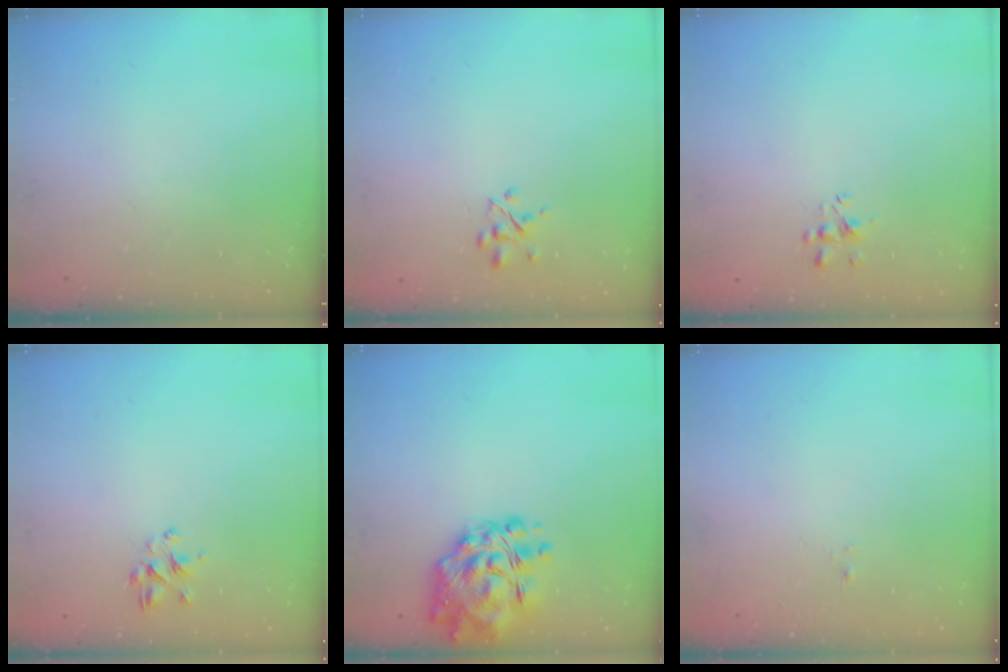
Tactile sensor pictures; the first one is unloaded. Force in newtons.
{"total": 2.5, "press": 2.5, "slide": 0.5}
{"total": 1.6, "press": 1.5, "slide": 0.5}
{"total": 2.8, "press": 2.7, "slide": 0.9}
{"total": 13.8, "press": 12.9, "slide": 4.8}
{"total": 0.0}